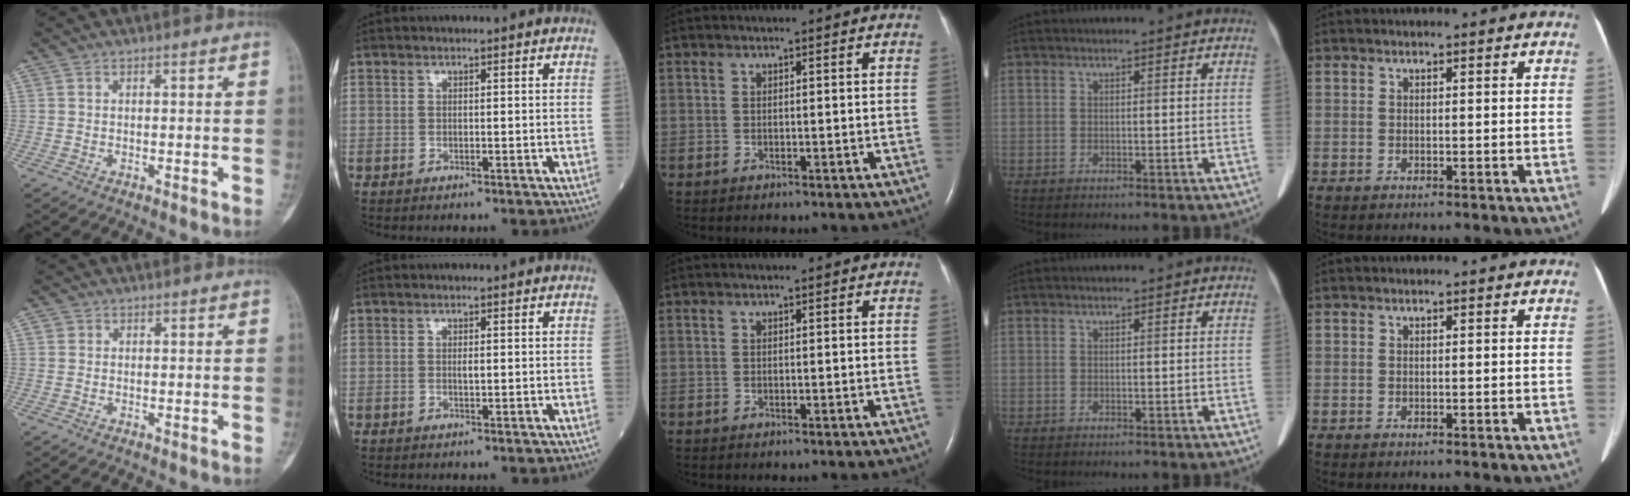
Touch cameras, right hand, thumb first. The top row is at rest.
{"thumb": {"total": 0.8, "force": [0.2, 0.7, 0.1], "torque": [0.007, 0.003, 0.002]}, "index": {"total": 0.7, "force": [0.1, 0.0, 0.7], "torque": [-0.013, -0.001, 0.001]}}